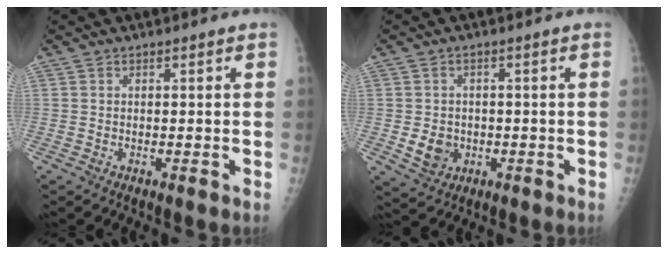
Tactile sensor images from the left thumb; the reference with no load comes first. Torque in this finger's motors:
{"motor_torque": [-0.21, 0.28, 0.11, -0.11, 0.01]}